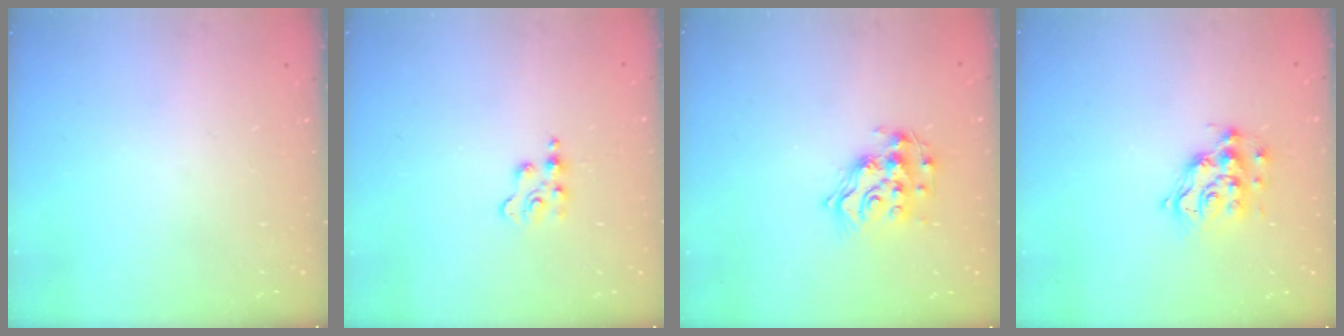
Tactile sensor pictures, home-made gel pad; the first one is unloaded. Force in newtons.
{"total": 2.7, "press": 2.7, "slide": 0.5}
{"total": 12.6, "press": 12.6, "slide": 0.9}
{"total": 11.9, "press": 11.9, "slide": 0.8}